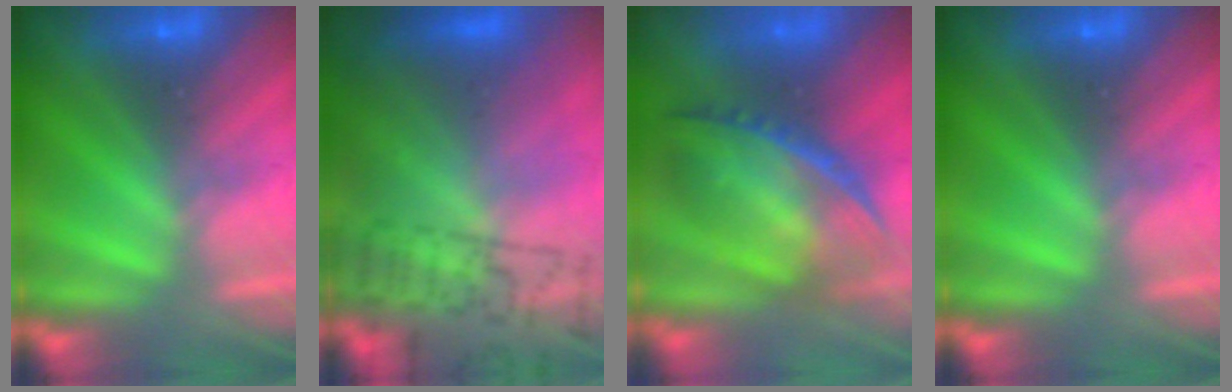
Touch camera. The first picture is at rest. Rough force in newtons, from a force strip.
{"total": 9.1}
{"total": 7.8}
{"total": 0.0}